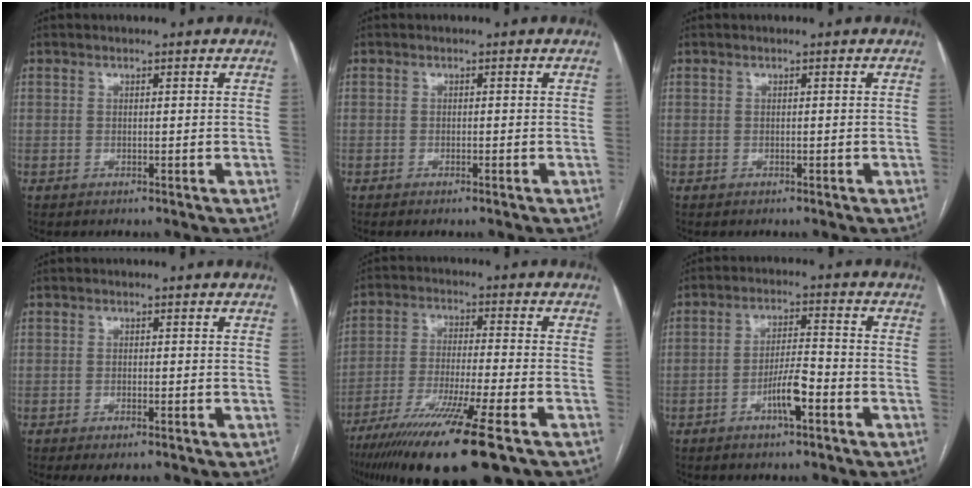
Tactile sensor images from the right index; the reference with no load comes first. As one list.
[{"total": 0.6, "force": [-0.4, -0.1, 0.5], "torque": [-0.011, 0.000, -0.006]}, {"total": 0.0}, {"total": 1.9, "force": [-1.0, 0.4, 1.5], "torque": [-0.028, -0.003, -0.012]}, {"total": 16.9, "force": [-10.9, 0.0, 12.9], "torque": [-0.225, -0.049, -0.186]}, {"total": 5.7, "force": [-2.8, 0.9, 5.0], "torque": [-0.094, 0.004, -0.050]}]